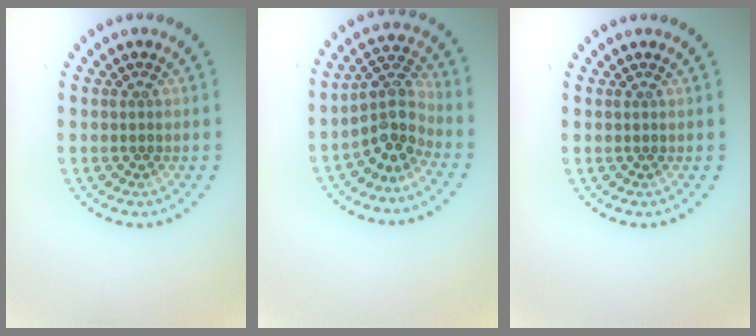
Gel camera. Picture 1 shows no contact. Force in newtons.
{"total": 3.8, "press": 2.7, "slide": 2.6}
{"total": 0.0}